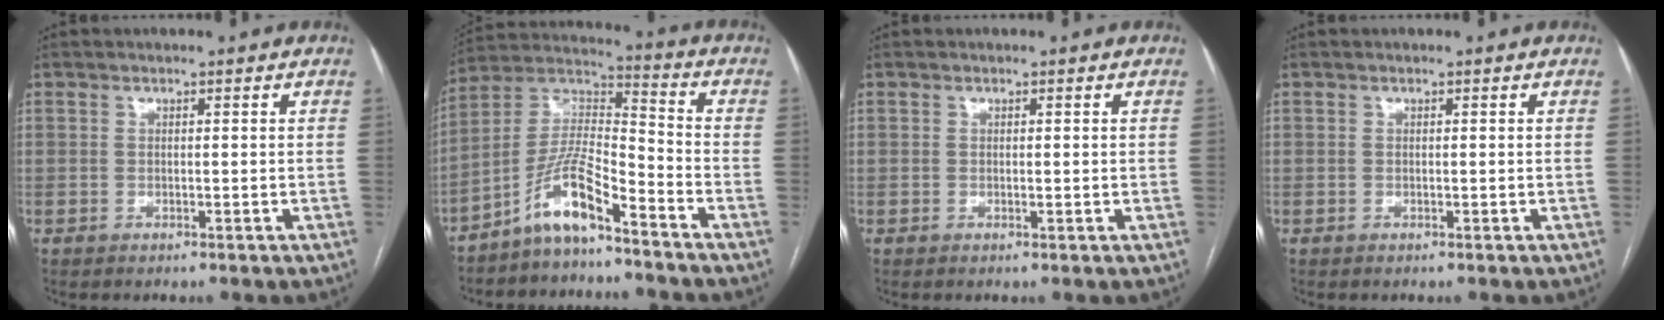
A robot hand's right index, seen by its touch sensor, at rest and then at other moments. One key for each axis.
{"total": 10.1, "fx": -6.9, "fy": 1.6, "fz": 7.1, "tx": -0.153, "ty": 0.016, "tz": -0.135}
{"total": 0.7, "fx": 0.0, "fy": 0.1, "fz": 0.7, "tx": -0.012, "ty": -0.002, "tz": 0.002}
{"total": 0.0}